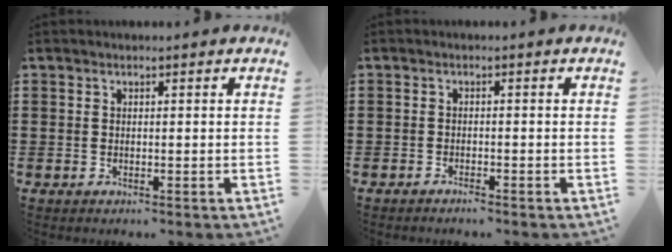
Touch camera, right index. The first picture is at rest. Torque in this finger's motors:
{"motor_torque": [0.11, 0.28, -0.01, 0.00]}